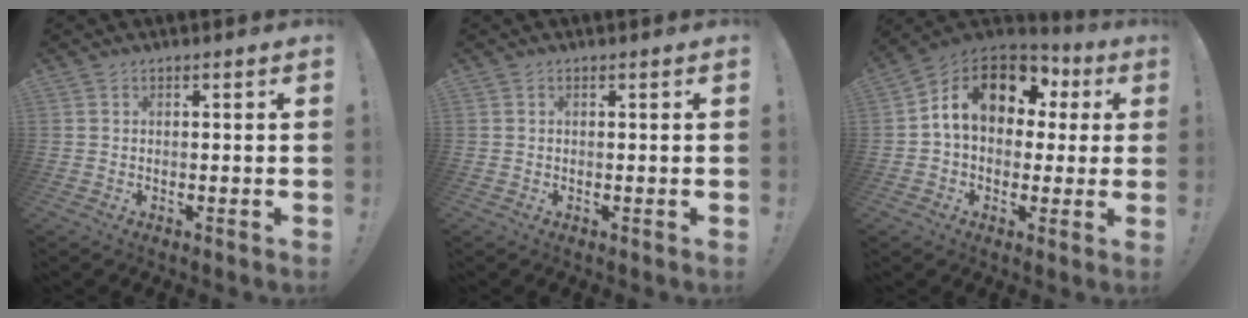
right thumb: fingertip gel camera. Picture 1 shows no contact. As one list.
[{"total": 1.1, "force": [-1.0, -0.4, -0.2], "torque": [0.005, 0.006, -0.018]}, {"total": 14.2, "force": [4.8, 9.7, 9.2], "torque": [-0.138, -0.013, 0.087]}]